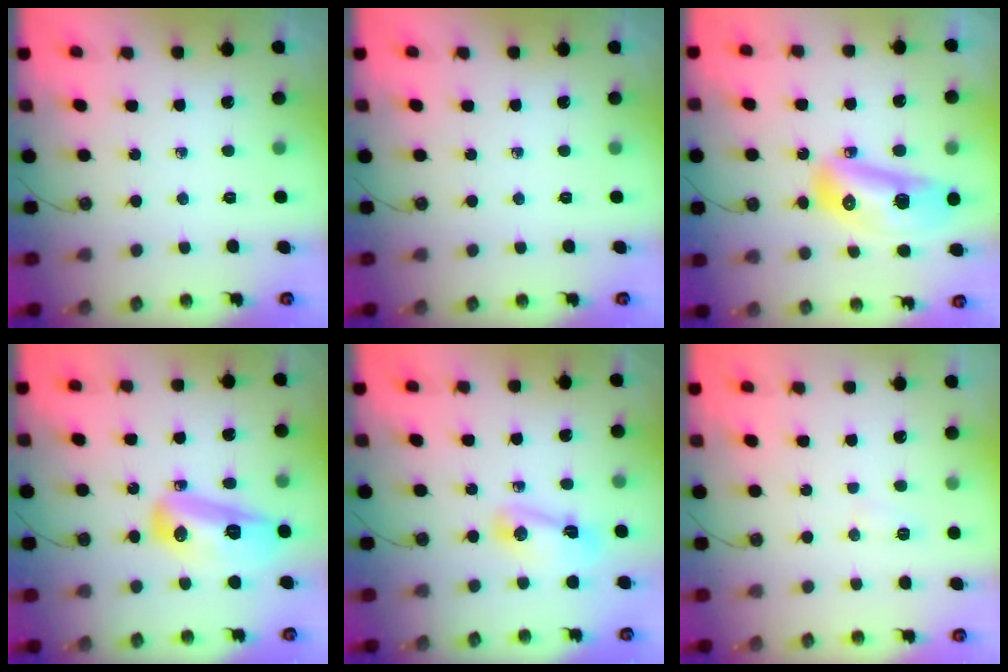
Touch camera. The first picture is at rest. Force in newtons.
{"total": 0.0}
{"total": 15.2, "press": 15.1, "slide": 1.8}
{"total": 12.4, "press": 12.3, "slide": 1.2}
{"total": 5.4, "press": 5.4, "slide": 0.4}
{"total": 10.3, "press": 4.4, "slide": 9.3}